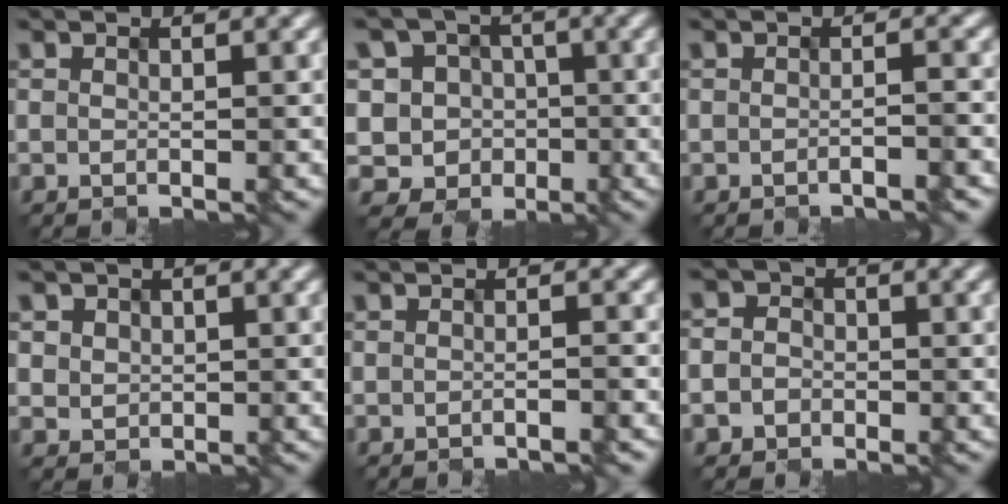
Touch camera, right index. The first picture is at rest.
{"total": 6.8, "force": [-2.4, 6.2, 1.5], "torque": [-0.031, 0.024, -0.068]}
{"total": 1.7, "force": [-1.1, 0.3, 1.3], "torque": [-0.008, 0.001, -0.014]}
{"total": 1.4, "force": [0.4, 1.3, -0.1], "torque": [-0.019, -0.003, 0.025]}
{"total": 1.2, "force": [-0.8, 0.2, 0.8], "torque": [-0.005, -0.001, -0.014]}
{"total": 2.1, "force": [-1.1, 1.7, -0.1], "torque": [0.013, 0.002, -0.024]}